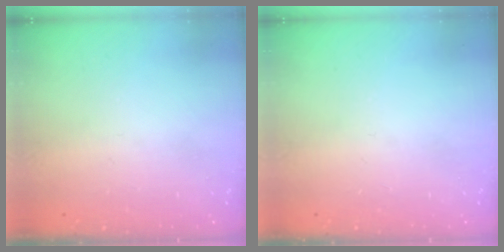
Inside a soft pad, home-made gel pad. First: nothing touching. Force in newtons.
{"total": 0.0}